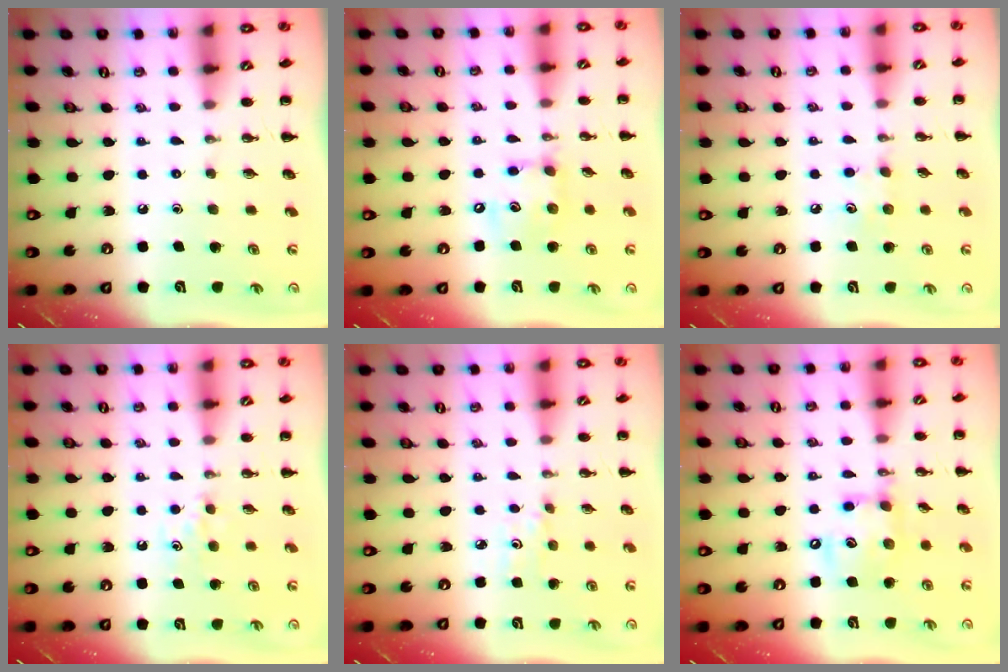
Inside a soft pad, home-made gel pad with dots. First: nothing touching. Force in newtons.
{"total": 9.2, "press": 9.2, "slide": 1.1}
{"total": 7.4, "press": 7.1, "slide": 2.0}
{"total": 4.4, "press": 4.2, "slide": 1.3}
{"total": 3.2, "press": 3.0, "slide": 1.1}
{"total": 12.1, "press": 12.0, "slide": 1.8}